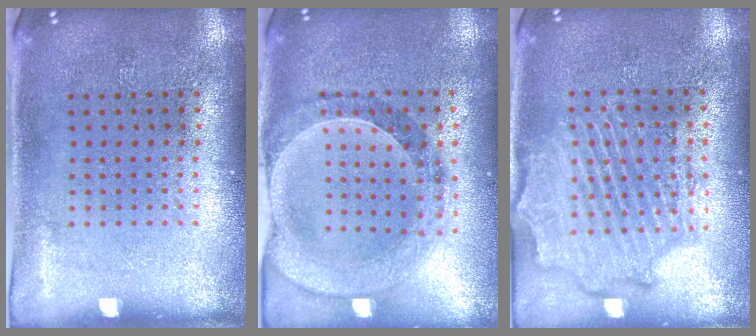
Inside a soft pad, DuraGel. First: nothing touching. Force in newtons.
{"total": 1.0, "press": 0.9, "slide": 0.2}
{"total": 2.1, "press": 2.1, "slide": 0.5}